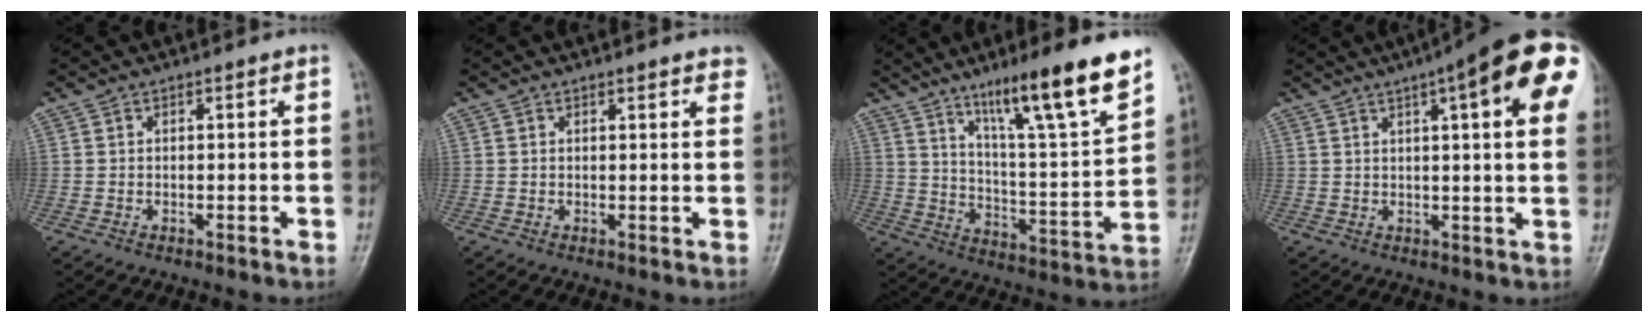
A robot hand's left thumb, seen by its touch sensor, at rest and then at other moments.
{"total": 2.9, "force": [2.4, 0.9, 1.3], "torque": [0.001, -0.005, 0.021]}
{"total": 18.6, "force": [12.5, 1.7, 13.8], "torque": [-0.196, -0.065, 0.204]}
{"total": 19.7, "force": [7.8, 4.4, 17.5], "torque": [-0.230, 0.010, 0.097]}